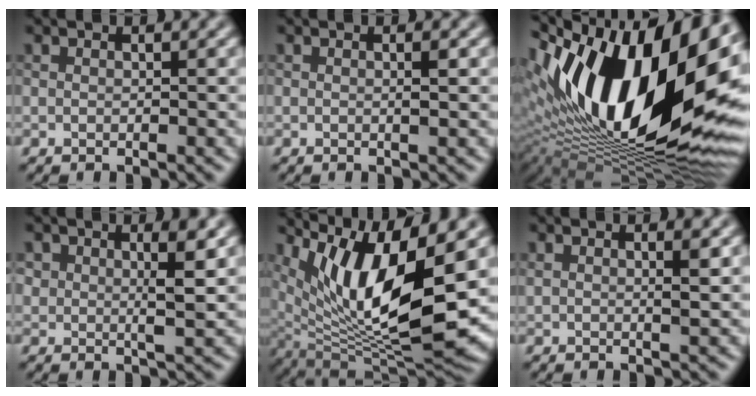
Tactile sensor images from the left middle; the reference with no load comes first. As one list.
[{"total": 0.8, "force": [-0.3, 0.0, 0.8], "torque": [-0.009, 0.003, -0.006]}, {"total": 19.4, "force": [1.7, 8.6, 17.3], "torque": [-0.286, 0.021, 0.021]}, {"total": 2.0, "force": [0.7, 0.5, 1.8], "torque": [-0.030, -0.006, 0.017]}, {"total": 11.9, "force": [3.3, 3.9, 10.8], "torque": [-0.191, -0.015, 0.073]}, {"total": 2.3, "force": [0.9, 0.9, 2.0], "torque": [-0.006, 0.010, -0.001]}]